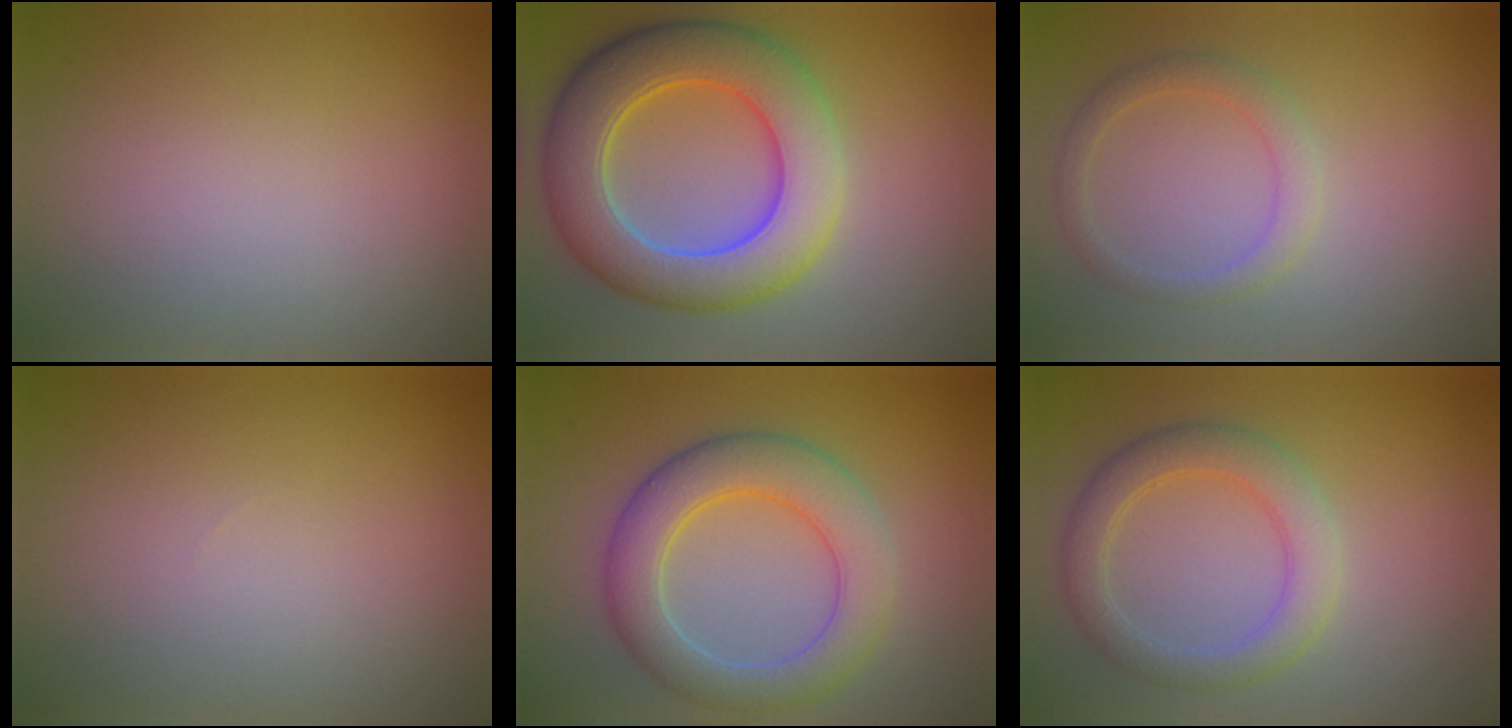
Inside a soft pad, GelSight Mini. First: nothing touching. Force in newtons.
{"total": 9.0, "press": 9.0, "slide": 0.4}
{"total": 2.1, "press": 2.1, "slide": 0.2}
{"total": 0.0}
{"total": 6.1, "press": 6.1, "slide": 0.4}
{"total": 3.0, "press": 3.0, "slide": 0.2}